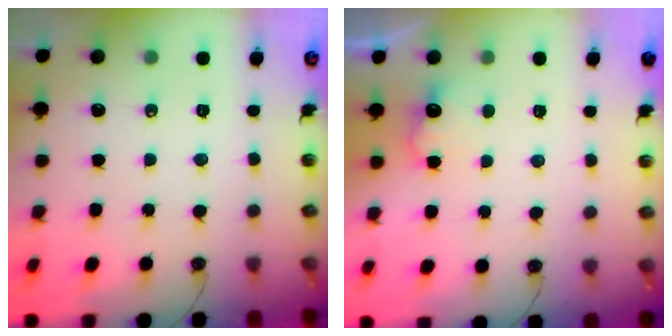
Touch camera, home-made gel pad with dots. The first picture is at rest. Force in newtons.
{"total": 6.4, "press": 6.3, "slide": 1.0}